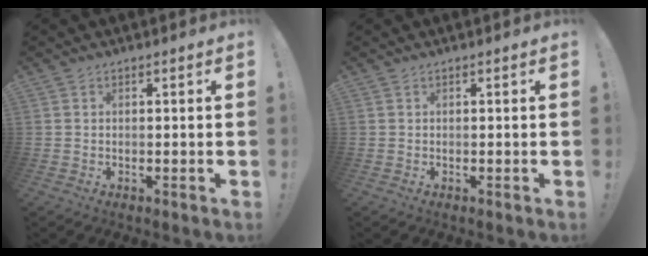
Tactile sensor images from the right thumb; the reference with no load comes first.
{"total": 0.0}